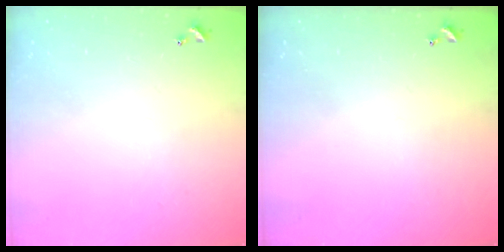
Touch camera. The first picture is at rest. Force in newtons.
{"total": 0.0}